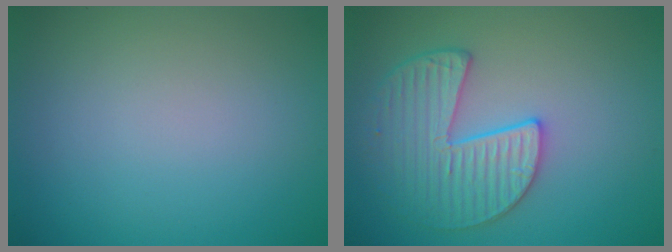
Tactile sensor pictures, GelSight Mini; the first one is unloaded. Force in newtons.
{"total": 4.2, "press": 4.1, "slide": 1.0}